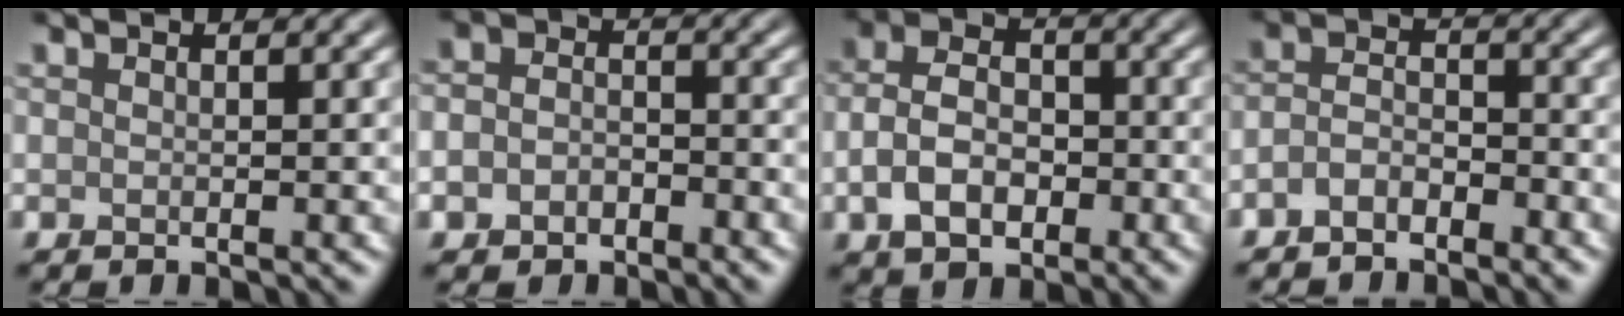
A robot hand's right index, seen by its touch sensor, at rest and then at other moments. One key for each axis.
{"total": 3.1, "fx": -1.5, "fy": 2.3, "fz": 1.5, "tx": -0.013, "ty": -0.002, "tz": -0.034}
{"total": 5.4, "fx": -1.4, "fy": 3.6, "fz": 3.7, "tx": -0.074, "ty": 0.003, "tz": -0.033}
{"total": 2.6, "fx": -1.9, "fy": 1.2, "fz": 1.3, "tx": -0.029, "ty": 0.004, "tz": -0.044}